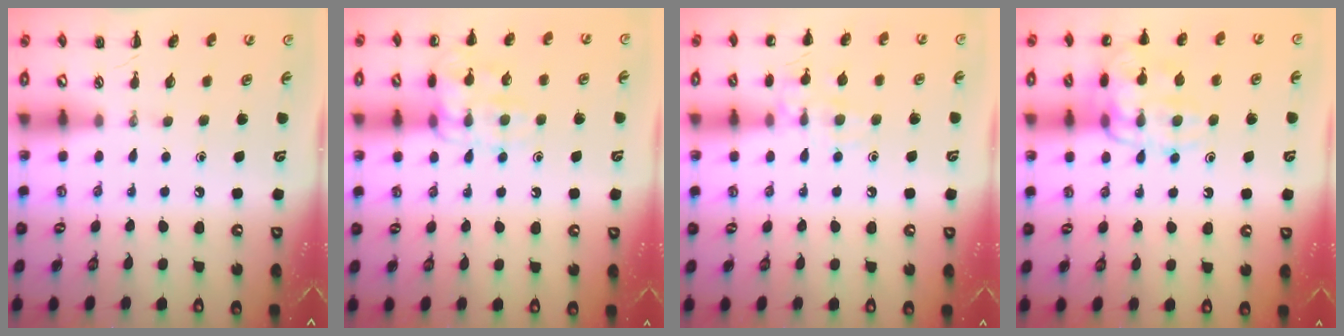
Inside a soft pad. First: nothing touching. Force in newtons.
{"total": 12.4, "press": 12.4, "slide": 0.3}
{"total": 9.7, "press": 9.7, "slide": 1.3}
{"total": 14.2, "press": 14.1, "slide": 1.2}